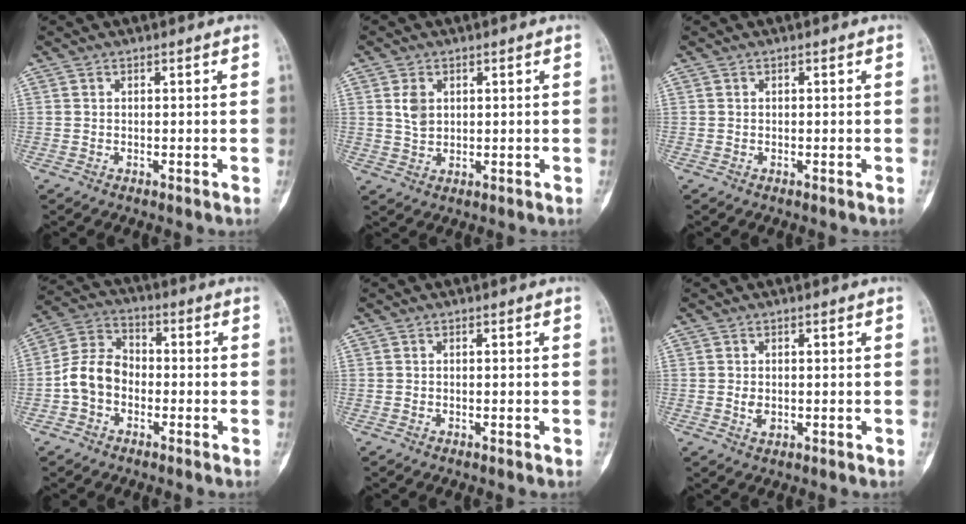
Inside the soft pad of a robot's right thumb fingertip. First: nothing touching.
{"total": 3.7, "force": [1.1, 2.7, 2.4], "torque": [-0.033, -0.005, 0.025]}
{"total": 0.0}
{"total": 8.6, "force": [-2.1, 6.6, 5.1], "torque": [-0.085, 0.036, -0.054]}
{"total": 0.7, "force": [-0.1, 0.3, 0.6], "torque": [-0.007, -0.001, 0.001]}
{"total": 2.5, "force": [0.0, 1.7, 1.9], "torque": [-0.026, -0.003, 0.002]}